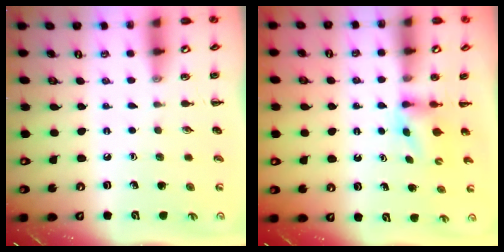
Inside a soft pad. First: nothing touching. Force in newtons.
{"total": 3.7, "press": 3.5, "slide": 1.3}